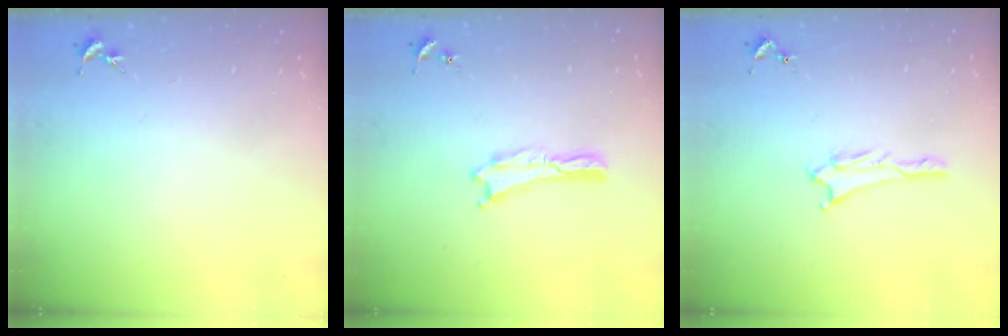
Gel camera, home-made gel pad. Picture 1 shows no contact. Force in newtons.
{"total": 0.0}
{"total": 0.8, "press": 0.8, "slide": 0.1}